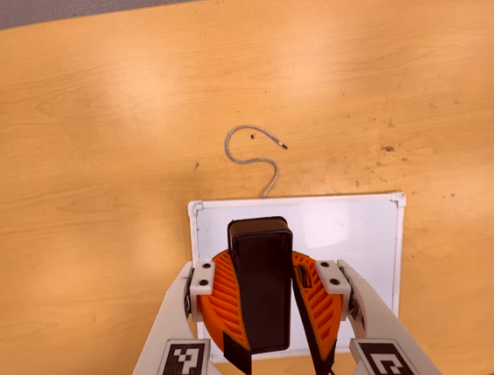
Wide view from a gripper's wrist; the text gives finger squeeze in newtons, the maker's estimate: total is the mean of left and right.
{"total": 10.9, "left": 10.8, "right": 11.0}